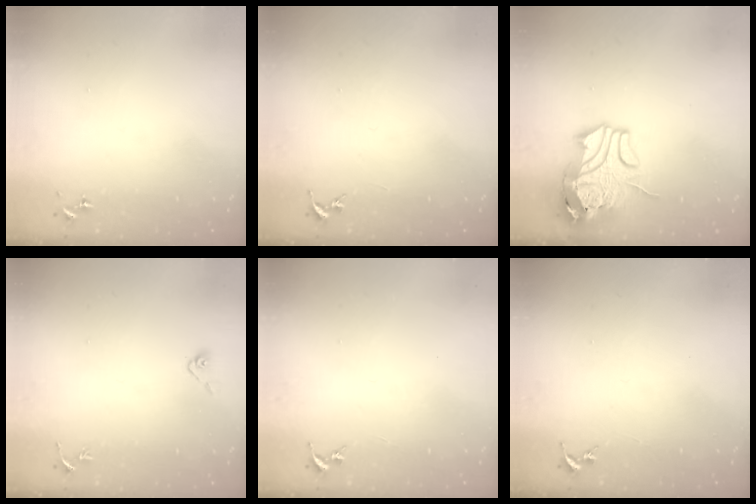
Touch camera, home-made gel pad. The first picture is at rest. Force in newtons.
{"total": 0.0}
{"total": 12.8, "press": 12.7, "slide": 1.8}
{"total": 4.1, "press": 3.7, "slide": 1.7}
{"total": 0.0}
{"total": 0.0}